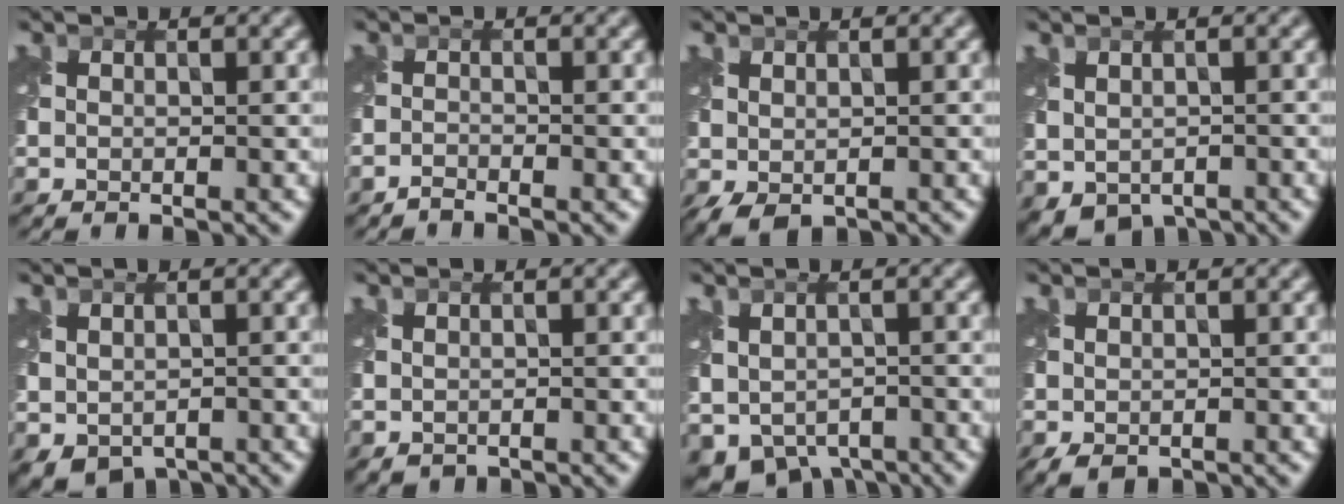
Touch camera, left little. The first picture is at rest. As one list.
[{"total": 0.6, "force": [-0.5, 0.0, -0.1], "torque": [0.001, 0.003, -0.015]}, {"total": 1.5, "force": [-0.1, 1.0, 1.0], "torque": [-0.028, -0.001, 0.006]}, {"total": 3.0, "force": [-0.9, 2.3, 1.7], "torque": [-0.030, -0.004, -0.003]}, {"total": 2.7, "force": [-0.8, 2.1, 1.6], "torque": [-0.030, -0.003, -0.002]}, {"total": 0.6, "force": [0.3, 0.5, -0.1], "torque": [0.001, 0.004, 0.011]}, {"total": 4.9, "force": [-2.1, 3.7, 2.5], "torque": [-0.044, -0.019, -0.016]}, {"total": 1.1, "force": [-0.2, 0.9, 0.7], "torque": [-0.025, -0.002, 0.004]}]